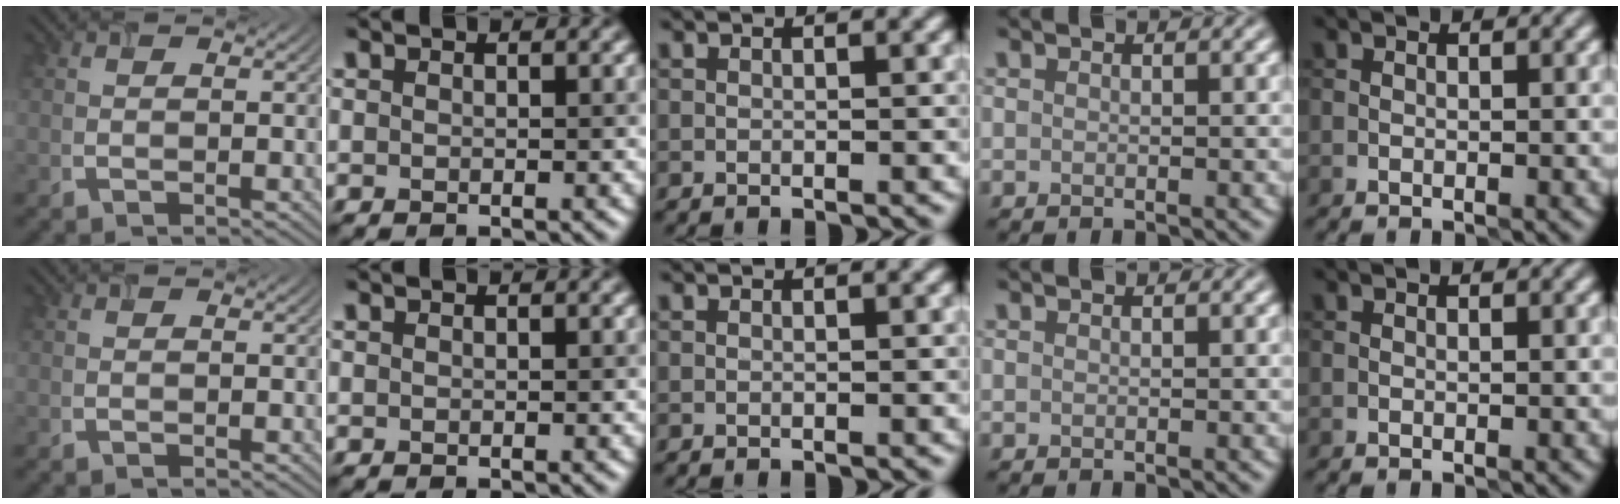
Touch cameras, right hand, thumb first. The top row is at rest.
{}